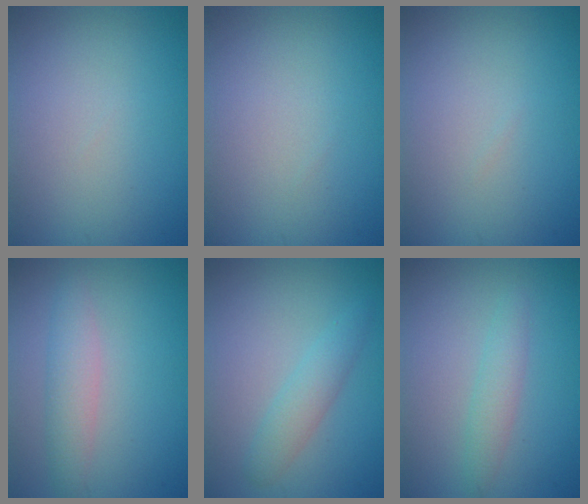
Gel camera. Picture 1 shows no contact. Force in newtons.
{"total": 0.0}
{"total": 0.0}
{"total": 2.6, "press": 2.6, "slide": 0.1}
{"total": 2.3, "press": 2.3, "slide": 0.0}
{"total": 1.9, "press": 1.9, "slide": 0.0}